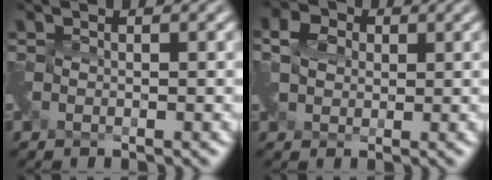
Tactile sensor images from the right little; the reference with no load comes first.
{"total": 2.1, "force": [0.8, 1.8, 0.8], "torque": [-0.022, 0.010, 0.012]}